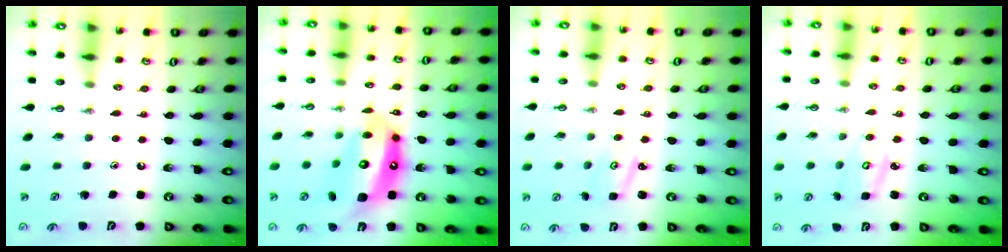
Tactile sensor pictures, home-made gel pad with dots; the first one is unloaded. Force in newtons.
{"total": 17.6, "press": 17.4, "slide": 2.2}
{"total": 1.8, "press": 1.8, "slide": 0.1}
{"total": 3.8, "press": 3.8, "slide": 0.3}